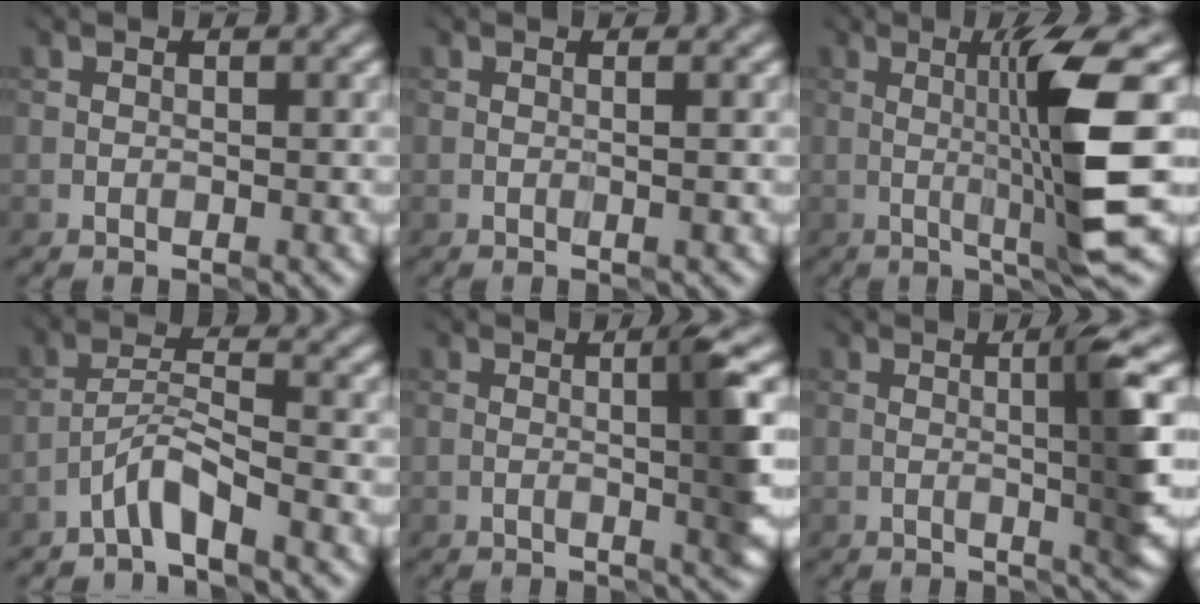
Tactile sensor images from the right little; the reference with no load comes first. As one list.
[{"total": 0.8, "force": [0.3, 0.1, 0.7], "torque": [0.001, -0.007, 0.000]}, {"total": 7.9, "force": [0.5, 0.4, 7.9], "torque": [-0.126, -0.005, 0.018]}, {"total": 2.9, "force": [-2.4, 0.1, 1.7], "torque": [-0.035, 0.011, -0.052]}, {"total": 3.9, "force": [0.2, 0.2, 3.9], "torque": [-0.059, 0.004, 0.003]}, {"total": 4.8, "force": [0.4, 0.2, 4.8], "torque": [-0.074, 0.006, 0.009]}]